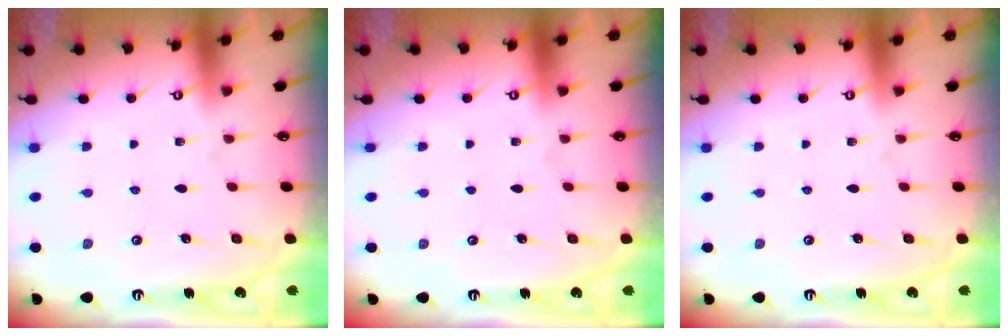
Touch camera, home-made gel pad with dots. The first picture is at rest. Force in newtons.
{"total": 0.0}
{"total": 0.0}